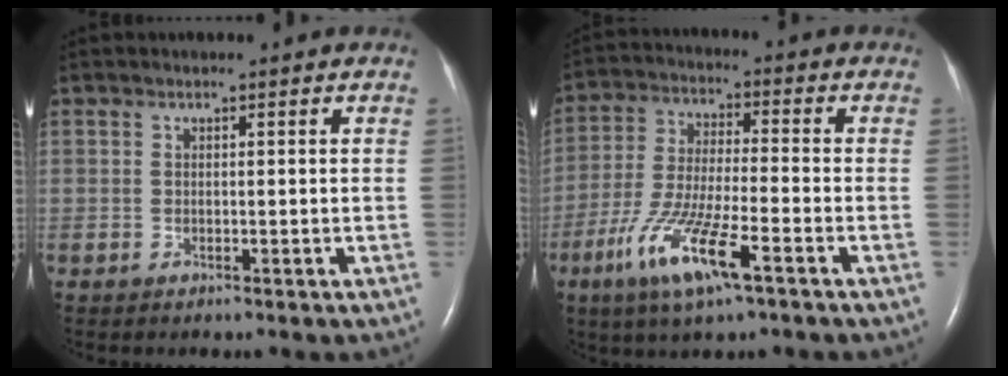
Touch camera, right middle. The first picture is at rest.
{"total": 11.9, "force": [-6.1, 1.5, 10.1], "torque": [-0.210, -0.020, -0.114]}